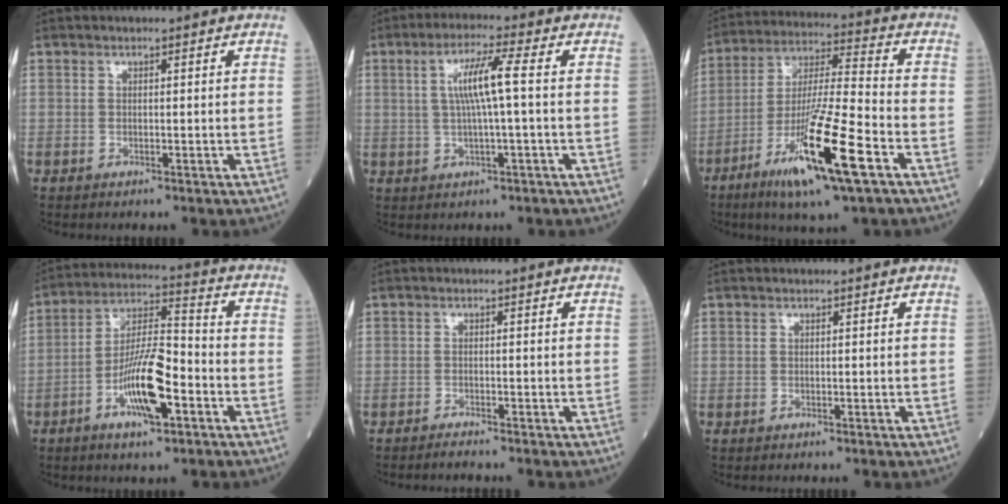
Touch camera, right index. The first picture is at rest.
{"total": 6.6, "force": [0.8, -0.2, 6.5], "torque": [-0.121, 0.010, 0.015]}
{"total": 16.6, "force": [-7.8, 0.7, 14.6], "torque": [-0.279, -0.028, -0.138]}
{"total": 11.7, "force": [-4.5, 2.8, 10.4], "torque": [-0.198, 0.005, -0.081]}
{"total": 1.3, "force": [-1.3, -0.2, 0.3], "torque": [-0.009, -0.002, -0.024]}
{"total": 0.0}